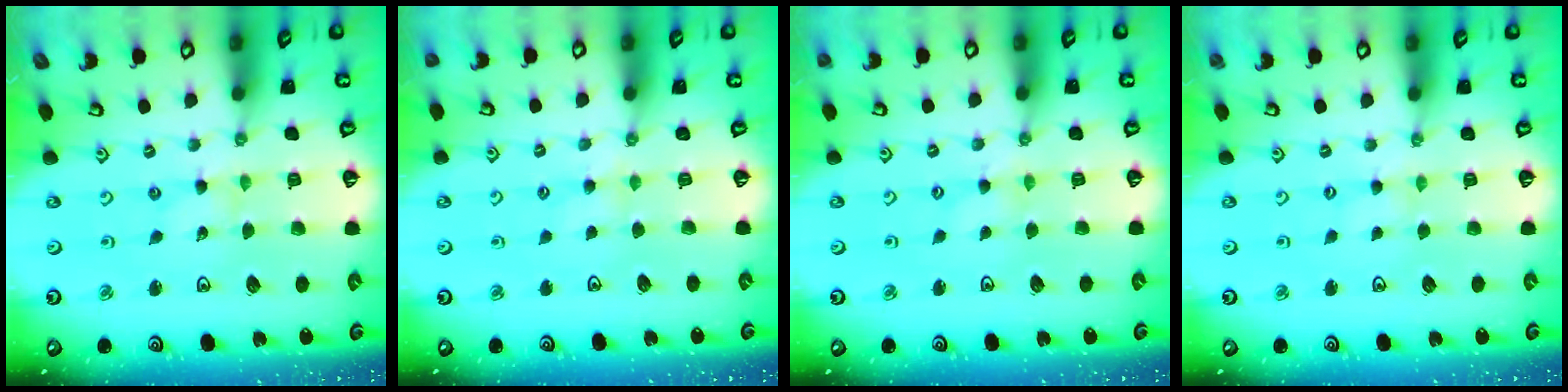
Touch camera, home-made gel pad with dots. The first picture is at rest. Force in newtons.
{"total": 2.8, "press": 2.8, "slide": 0.3}
{"total": 0.0}
{"total": 0.0}